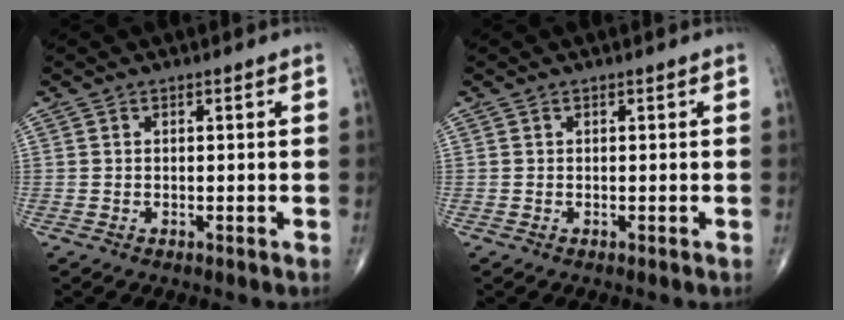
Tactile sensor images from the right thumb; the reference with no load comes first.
{"total": 0.0}